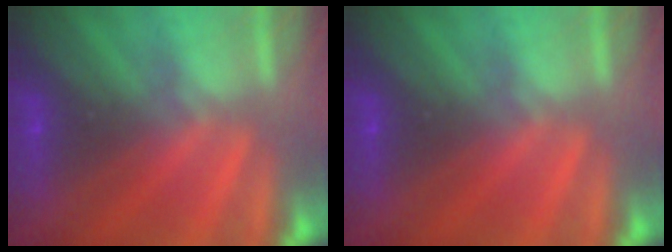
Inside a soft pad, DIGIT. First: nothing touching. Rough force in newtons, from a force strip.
{"total": 0.0}